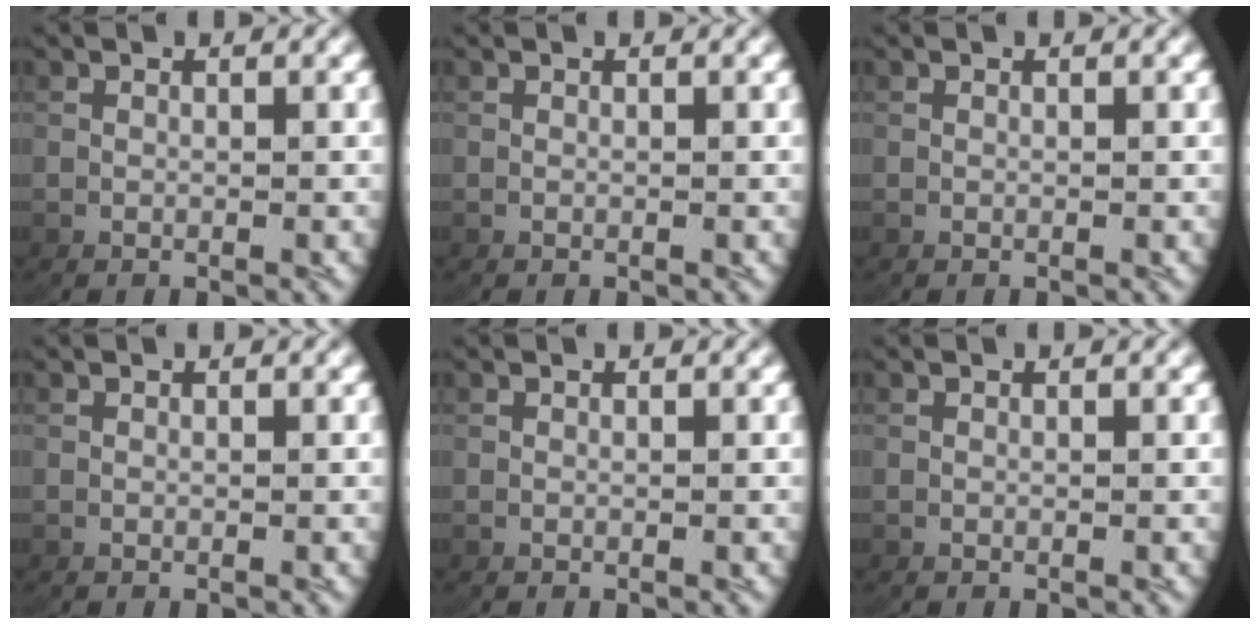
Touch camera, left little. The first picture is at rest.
{"total": 0.0}
{"total": 0.0}
{"total": 0.0}
{"total": 0.0}
{"total": 0.0}